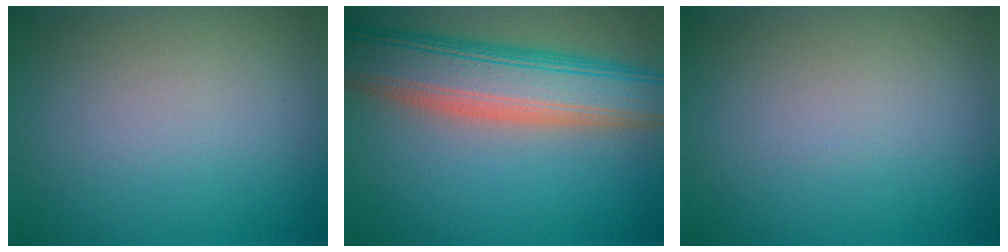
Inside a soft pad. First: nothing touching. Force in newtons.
{"total": 9.9, "press": 9.9, "slide": 0.7}
{"total": 0.0}